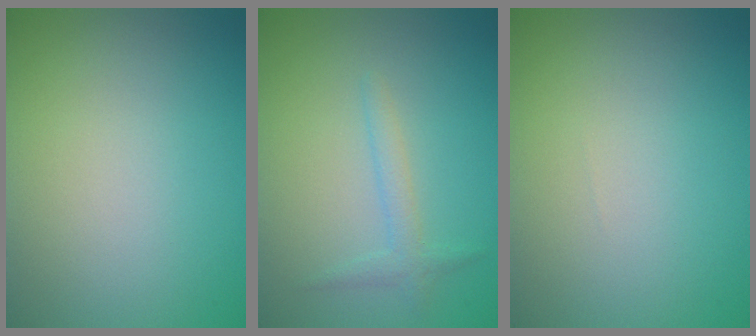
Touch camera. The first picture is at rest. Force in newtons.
{"total": 1.6, "press": 1.6, "slide": 0.1}
{"total": 0.0}